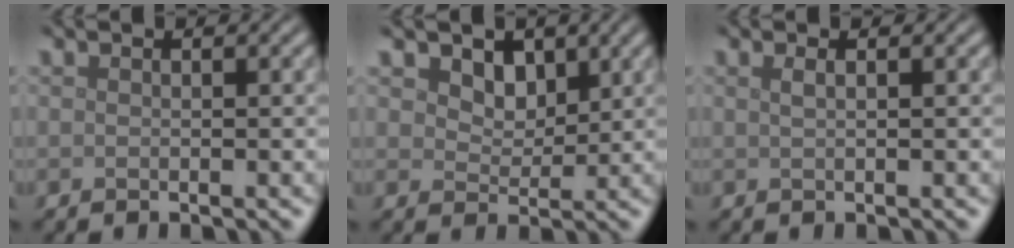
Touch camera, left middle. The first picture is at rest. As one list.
[{"total": 2.4, "force": [1.4, 1.6, 1.1], "torque": [-0.029, -0.012, 0.024]}, {"total": 1.0, "force": [0.4, 0.4, 0.8], "torque": [-0.012, 0.002, 0.002]}]